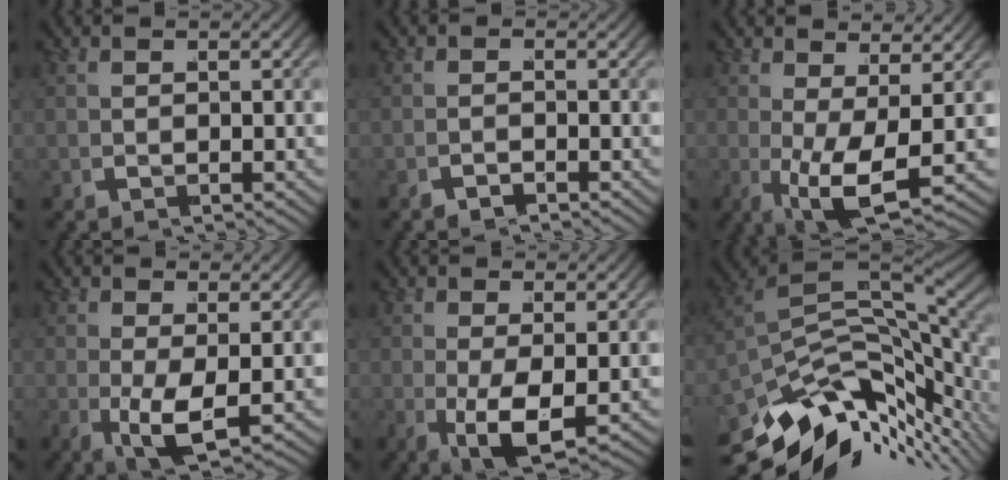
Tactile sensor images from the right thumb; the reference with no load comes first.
{"total": 1.6, "force": [-1.4, 0.0, -0.6], "torque": [0.007, -0.008, -0.031]}
{"total": 5.3, "force": [-0.4, 2.3, 4.7], "torque": [-0.089, -0.024, -0.005]}
{"total": 3.8, "force": [-0.6, 2.0, 3.2], "torque": [-0.063, -0.028, -0.006]}
{"total": 4.3, "force": [-1.1, 2.2, 3.5], "torque": [-0.065, -0.029, -0.013]}
{"total": 13.5, "force": [-5.5, 7.8, 9.5], "torque": [-0.154, -0.031, -0.074]}